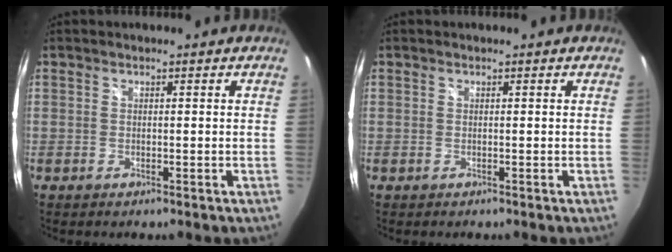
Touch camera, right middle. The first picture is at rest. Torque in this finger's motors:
{"motor_torque": [0.00, 0.00, 0.00, 0.00]}